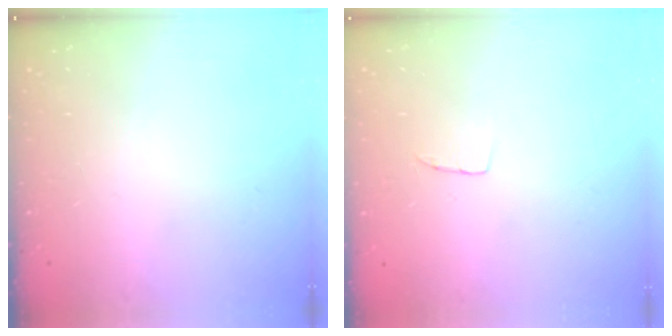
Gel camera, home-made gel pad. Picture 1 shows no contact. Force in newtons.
{"total": 3.1, "press": 3.1, "slide": 0.1}